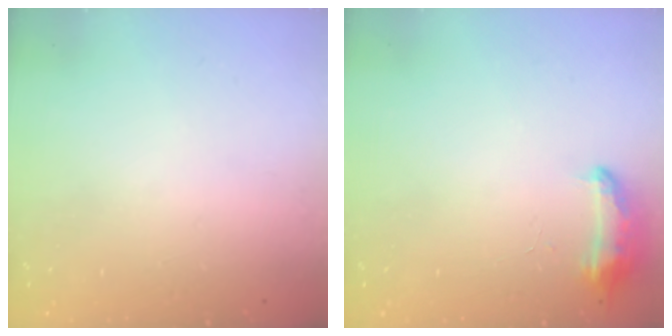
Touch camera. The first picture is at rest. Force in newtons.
{"total": 8.4, "press": 8.4, "slide": 0.4}